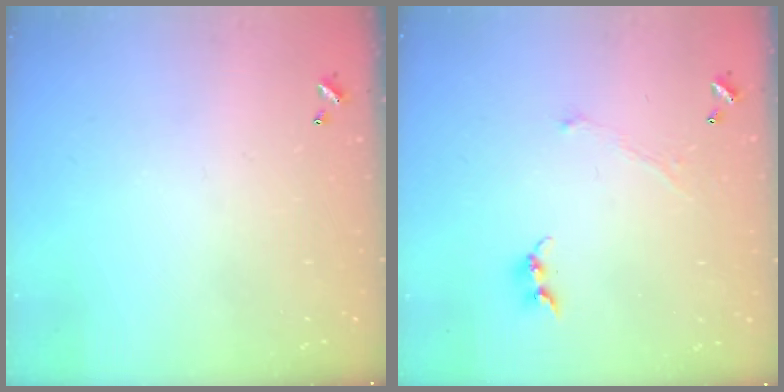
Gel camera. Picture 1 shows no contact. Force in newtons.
{"total": 0.8, "press": 0.7, "slide": 0.3}